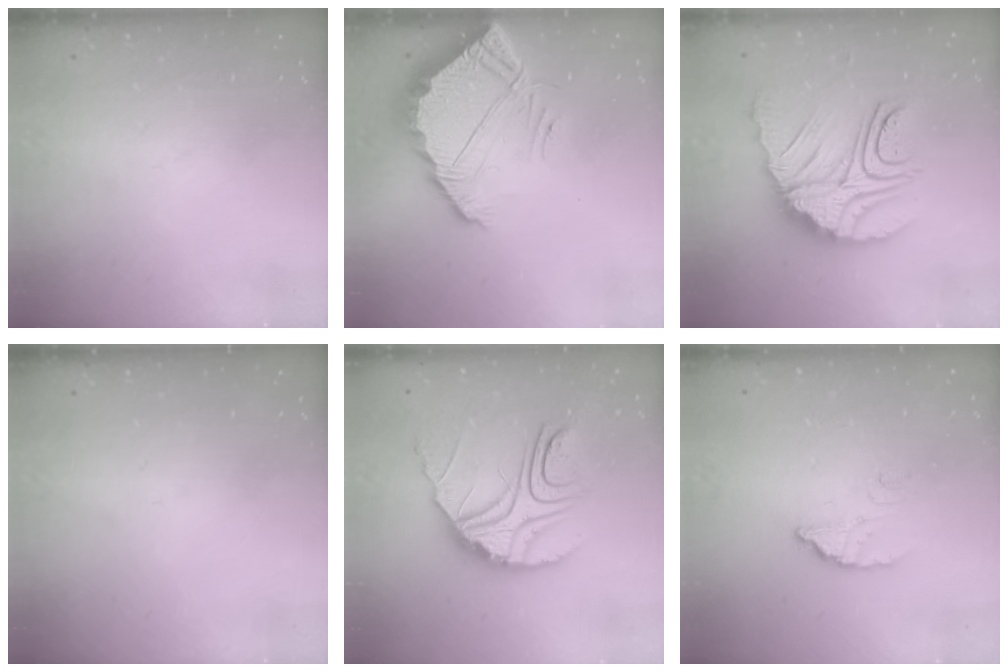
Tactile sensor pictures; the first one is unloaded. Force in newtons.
{"total": 6.1, "press": 6.1, "slide": 0.3}
{"total": 21.0, "press": 20.9, "slide": 1.7}
{"total": 0.0}
{"total": 14.5, "press": 14.4, "slide": 0.9}
{"total": 2.8, "press": 2.8, "slide": 0.2}